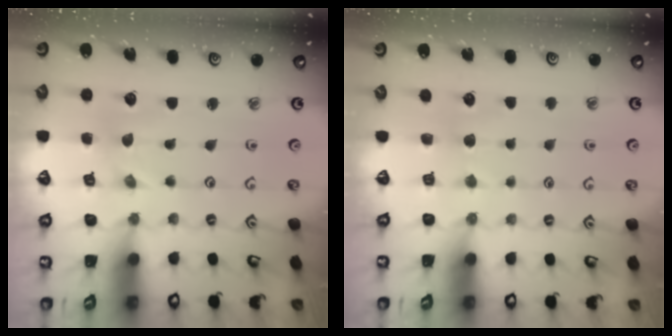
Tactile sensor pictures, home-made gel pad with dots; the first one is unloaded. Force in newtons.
{"total": 2.9, "press": 2.9, "slide": 0.4}